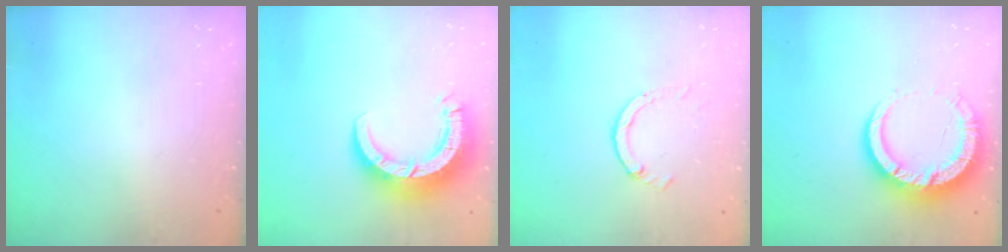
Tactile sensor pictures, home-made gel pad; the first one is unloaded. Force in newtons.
{"total": 10.6, "press": 10.5, "slide": 1.0}
{"total": 2.6, "press": 2.5, "slide": 0.3}
{"total": 14.0, "press": 13.9, "slide": 1.4}